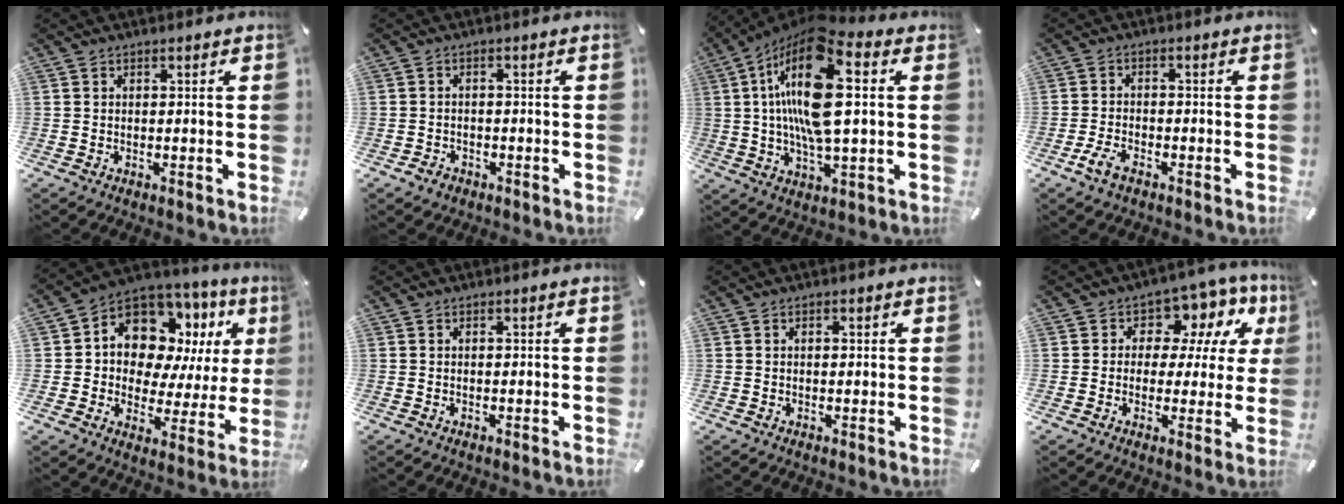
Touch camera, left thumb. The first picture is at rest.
{"total": 2.0, "force": [-1.1, 1.6, 0.5], "torque": [-0.010, 0.006, -0.025]}
{"total": 21.8, "force": [4.0, 8.4, 19.8], "torque": [-0.403, -0.003, 0.057]}
{"total": 4.1, "force": [-2.4, 2.0, 2.6], "torque": [-0.068, 0.004, -0.051]}
{"total": 12.1, "force": [6.8, 8.6, 5.1], "torque": [-0.094, -0.063, 0.127]}
{"total": 0.0}
{"total": 0.8, "force": [0.2, 0.5, 0.6], "torque": [-0.011, 0.004, 0.003]}
{"total": 9.2, "force": [3.4, 7.0, 4.9], "torque": [-0.067, -0.026, 0.062]}